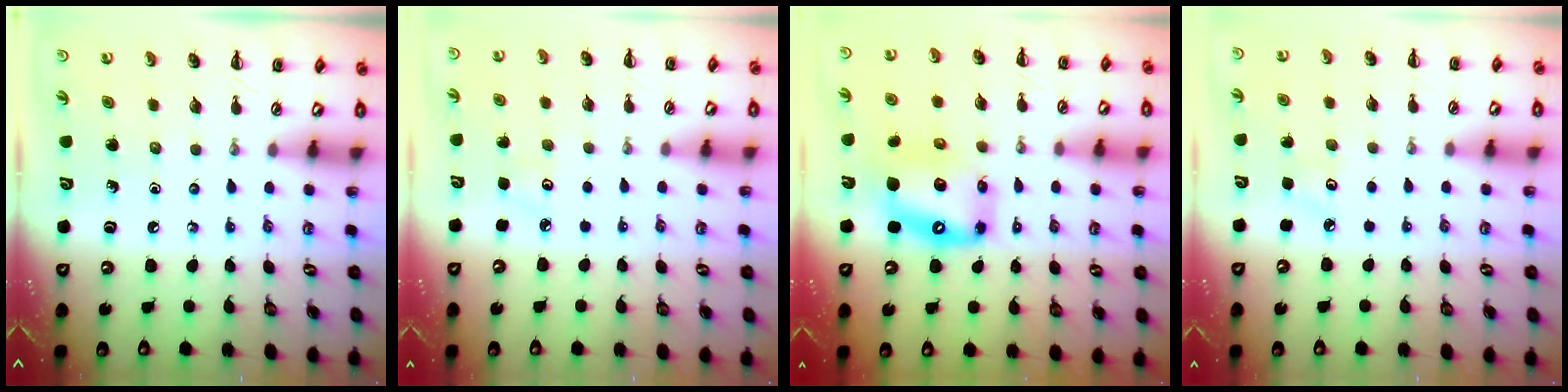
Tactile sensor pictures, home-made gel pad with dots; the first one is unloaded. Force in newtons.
{"total": 2.8, "press": 2.7, "slide": 0.8}
{"total": 11.9, "press": 11.4, "slide": 3.1}
{"total": 2.8, "press": 2.7, "slide": 0.8}